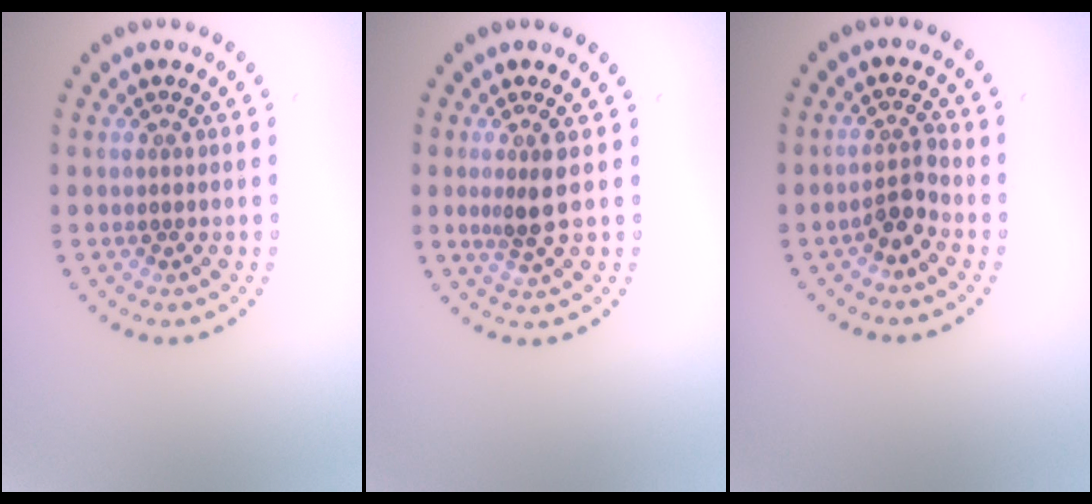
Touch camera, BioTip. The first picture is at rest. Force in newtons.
{"total": 2.2, "press": 1.7, "slide": 1.4}
{"total": 2.2, "press": 1.7, "slide": 1.4}